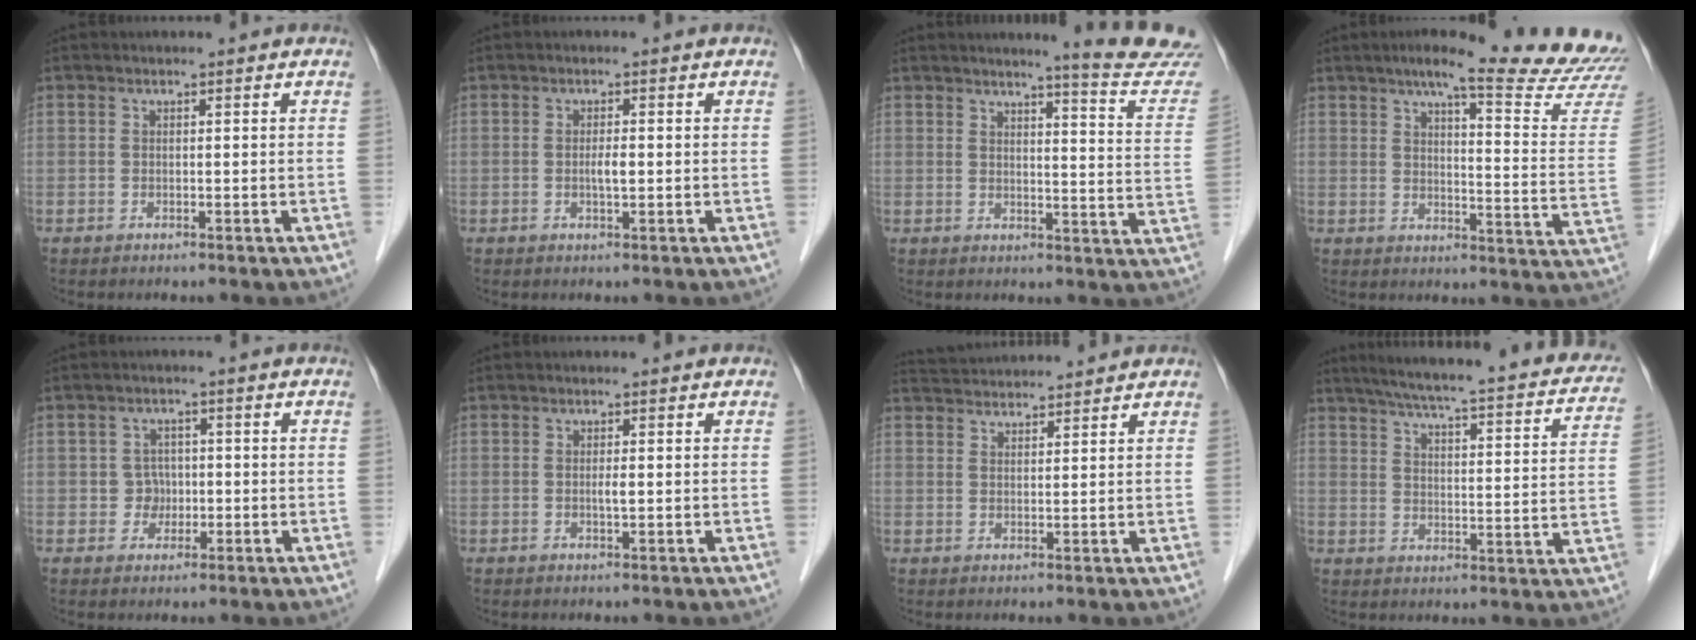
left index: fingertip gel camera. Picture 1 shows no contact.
{"total": 1.7, "force": [-0.2, 0.3, 1.7], "torque": [-0.033, 0.000, -0.003]}
{"total": 12.2, "force": [11.7, -1.7, 3.1], "torque": [-0.034, -0.090, 0.120]}
{"total": 19.9, "force": [17.7, -0.2, 9.1], "torque": [-0.120, -0.082, 0.206]}
{"total": 2.8, "force": [-0.4, 2.8, 0.5], "torque": [-0.002, 0.007, -0.005]}
{"total": 1.0, "force": [0.0, 0.1, 1.0], "torque": [-0.020, -0.003, 0.000]}
{"total": 7.4, "force": [7.2, 0.0, 1.4], "torque": [-0.032, 0.036, 0.115]}
{"total": 26.0, "force": [21.6, 3.8, 13.9], "torque": [-0.201, -0.007, 0.260]}